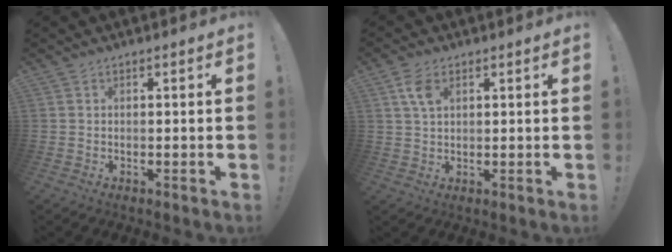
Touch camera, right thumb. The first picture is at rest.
{"total": 5.7, "force": [2.4, 3.3, 3.9], "torque": [-0.067, -0.002, 0.046]}